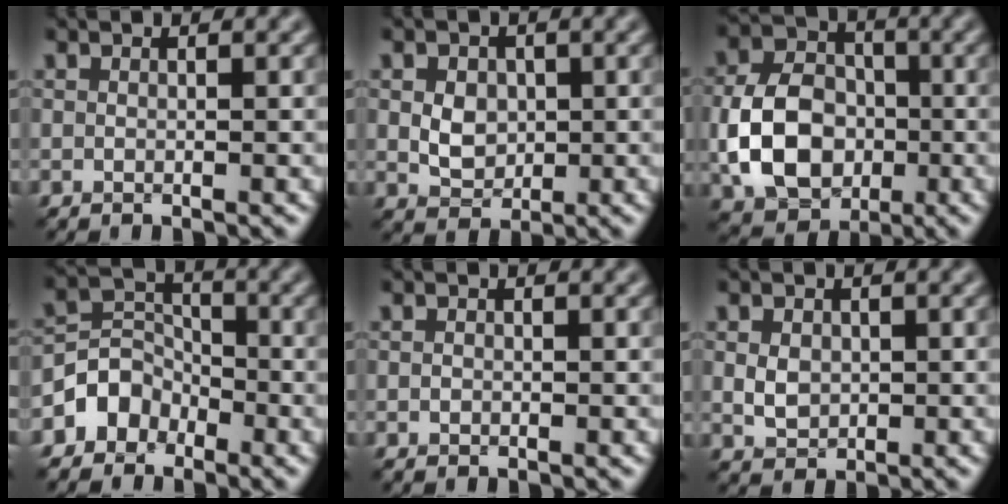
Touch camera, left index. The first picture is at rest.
{"total": 3.1, "force": [0.2, 2.4, 2.0], "torque": [-0.039, 0.001, -0.001]}
{"total": 8.4, "force": [-1.8, 6.2, 5.3], "torque": [-0.107, 0.003, -0.043]}
{"total": 3.5, "force": [-2.2, 2.6, 0.7], "torque": [-0.006, 0.010, -0.049]}
{"total": 0.6, "force": [-0.2, 0.4, 0.3], "torque": [-0.004, -0.002, -0.008]}
{"total": 2.2, "force": [0.0, 1.7, 1.3], "torque": [-0.030, -0.002, -0.001]}